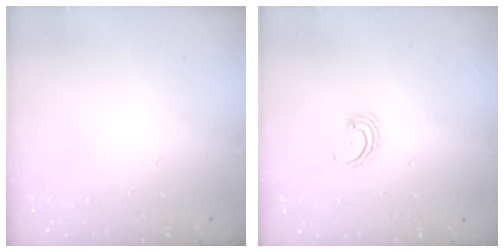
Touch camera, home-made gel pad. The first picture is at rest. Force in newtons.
{"total": 2.6, "press": 2.6, "slide": 0.3}